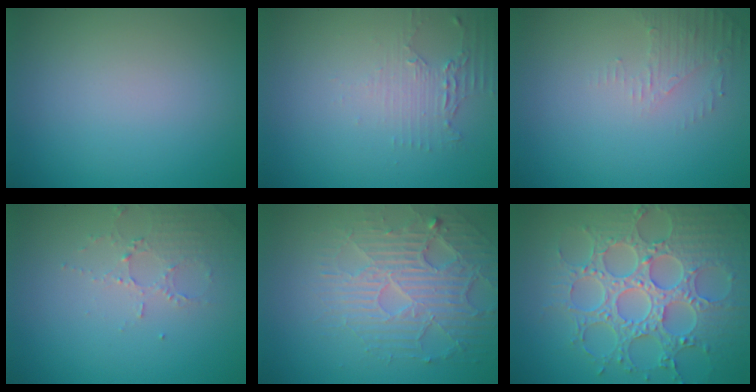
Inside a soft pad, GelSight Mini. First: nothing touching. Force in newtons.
{"total": 2.3, "press": 1.6, "slide": 1.6}
{"total": 1.9, "press": 1.8, "slide": 0.4}
{"total": 2.1, "press": 2.1, "slide": 0.4}
{"total": 5.3, "press": 4.4, "slide": 3.0}
{"total": 8.5, "press": 6.5, "slide": 5.4}